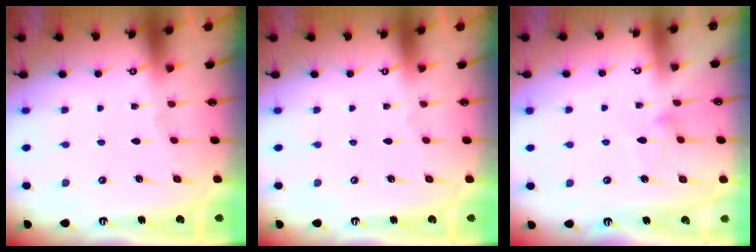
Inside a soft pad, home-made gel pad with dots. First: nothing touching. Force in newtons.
{"total": 0.0}
{"total": 6.4, "press": 6.4, "slide": 0.5}